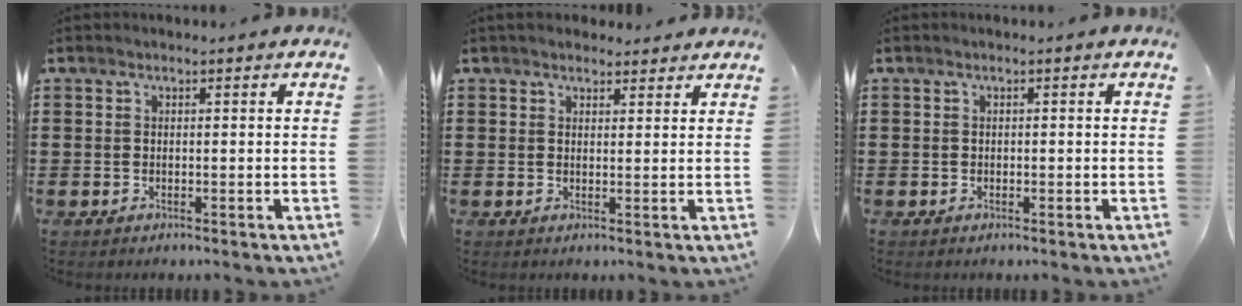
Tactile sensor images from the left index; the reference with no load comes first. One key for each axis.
{"total": 2.3, "fx": 2.0, "fy": 1.0, "fz": 0.3, "tx": -0.011, "ty": 0.003, "tz": 0.039}
{"total": 0.0}